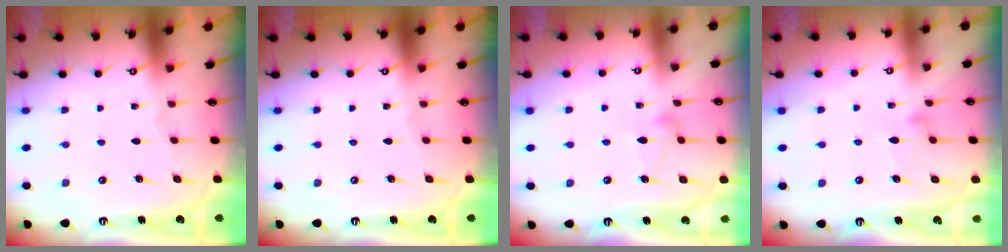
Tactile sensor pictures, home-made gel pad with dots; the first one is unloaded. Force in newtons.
{"total": 0.0}
{"total": 9.1, "press": 9.1, "slide": 0.4}
{"total": 8.4, "press": 8.4, "slide": 0.5}